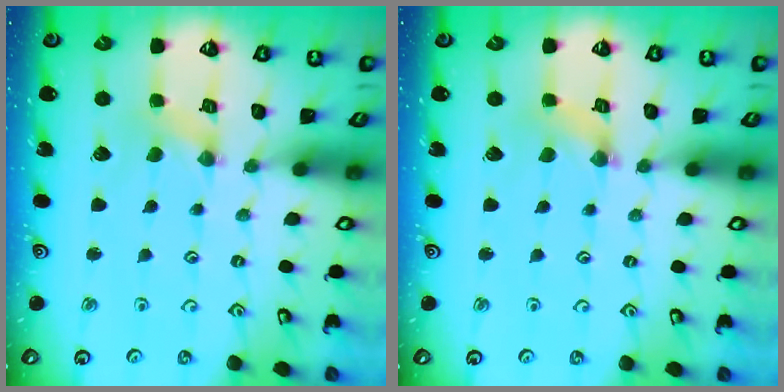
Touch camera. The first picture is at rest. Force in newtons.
{"total": 1.6, "press": 1.6, "slide": 0.2}